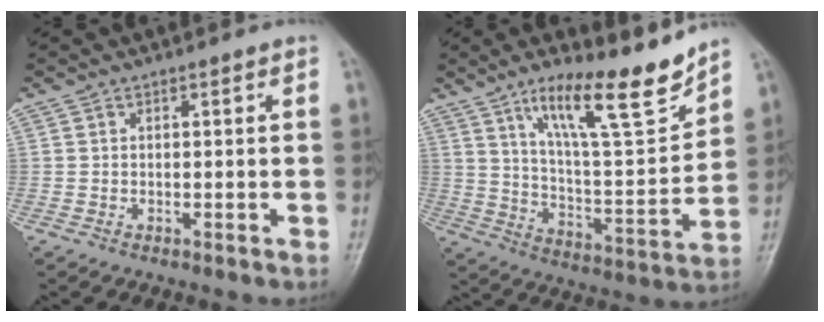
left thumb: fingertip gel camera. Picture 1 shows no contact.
{"total": 17.1, "force": [12.1, 3.4, 11.5], "torque": [-0.163, -0.078, 0.209]}